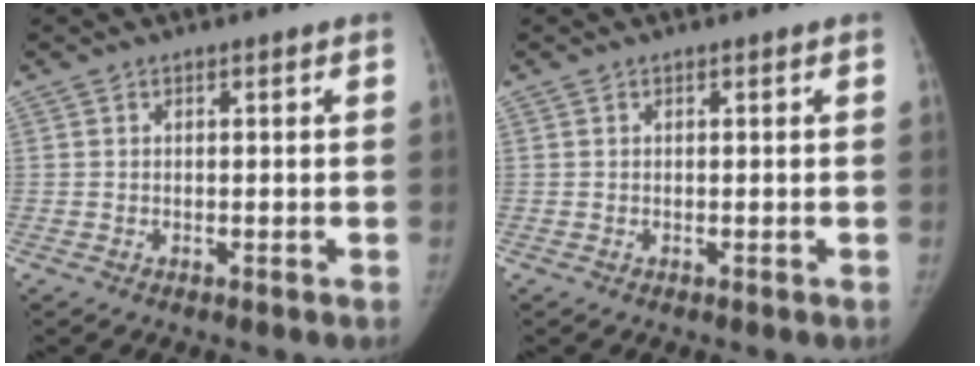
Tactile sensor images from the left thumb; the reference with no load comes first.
{"total": 0.0}